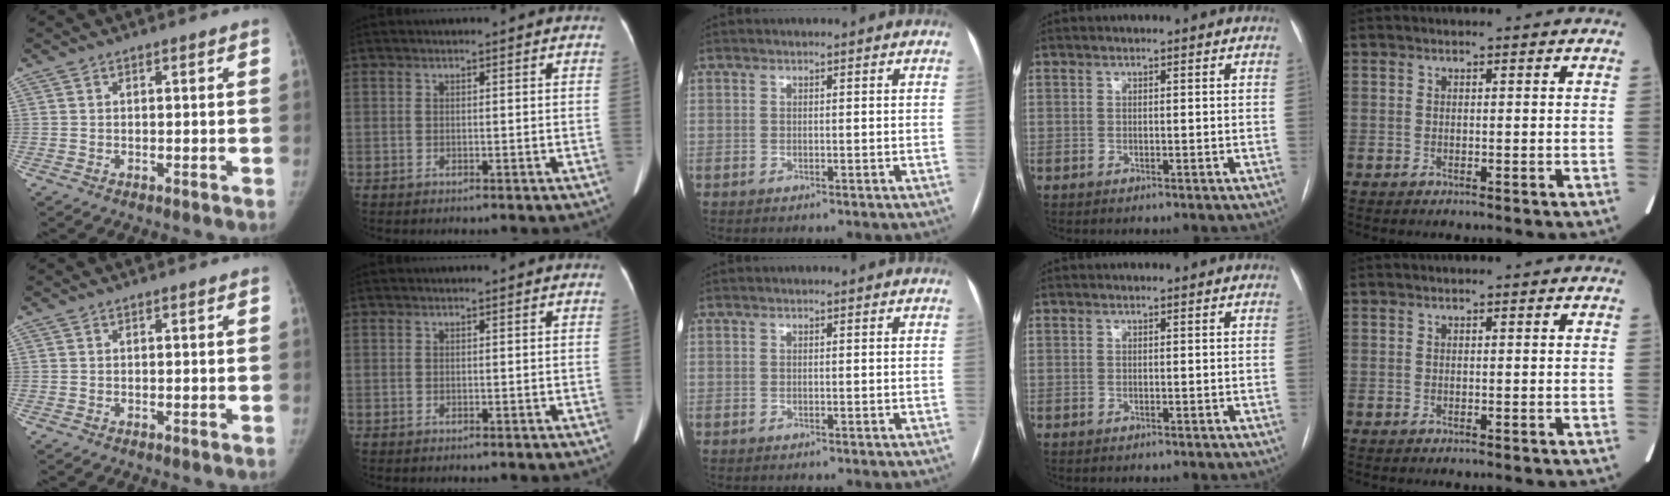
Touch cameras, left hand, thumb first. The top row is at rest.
{}